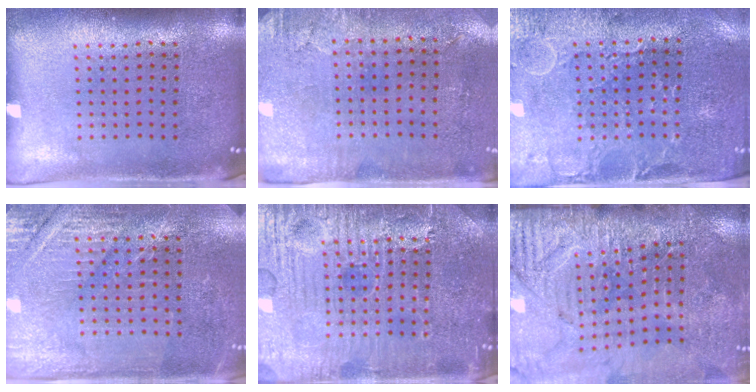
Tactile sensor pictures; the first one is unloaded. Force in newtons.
{"total": 2.9, "press": 2.4, "slide": 1.7}
{"total": 0.7, "press": 0.5, "slide": 0.4}
{"total": 3.0, "press": 3.0, "slide": 0.3}
{"total": 4.8, "press": 4.7, "slide": 0.5}
{"total": 3.7, "press": 3.6, "slide": 0.7}